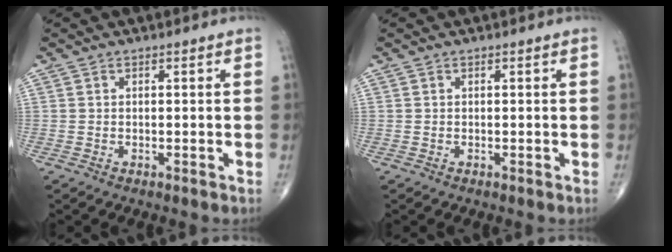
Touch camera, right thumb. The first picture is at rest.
{"total": 0.0}